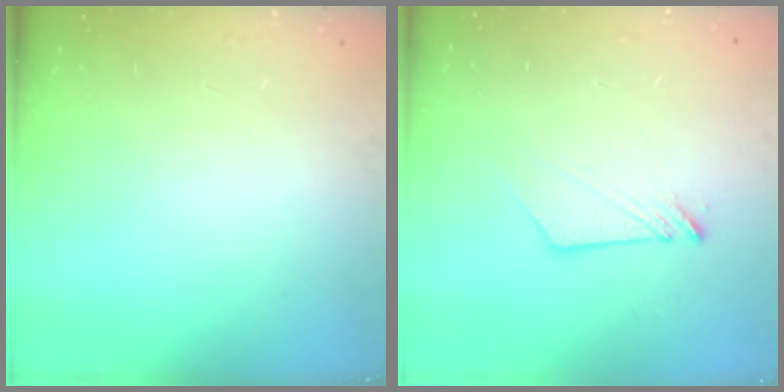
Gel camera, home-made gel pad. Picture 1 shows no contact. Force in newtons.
{"total": 6.1, "press": 6.1, "slide": 0.2}